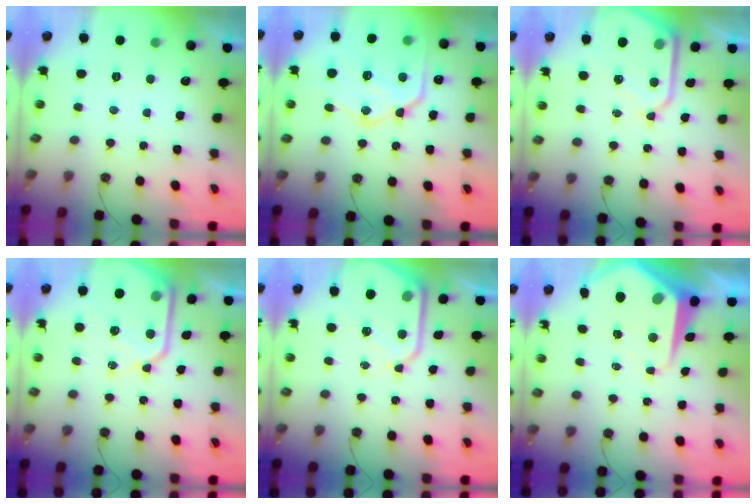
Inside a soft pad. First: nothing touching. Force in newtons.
{"total": 20.3, "press": 20.2, "slide": 2.0}
{"total": 12.3, "press": 12.2, "slide": 1.2}
{"total": 15.8, "press": 15.7, "slide": 1.5}
{"total": 12.3, "press": 12.2, "slide": 1.2}
{"total": 13.7, "press": 13.7, "slide": 1.1}